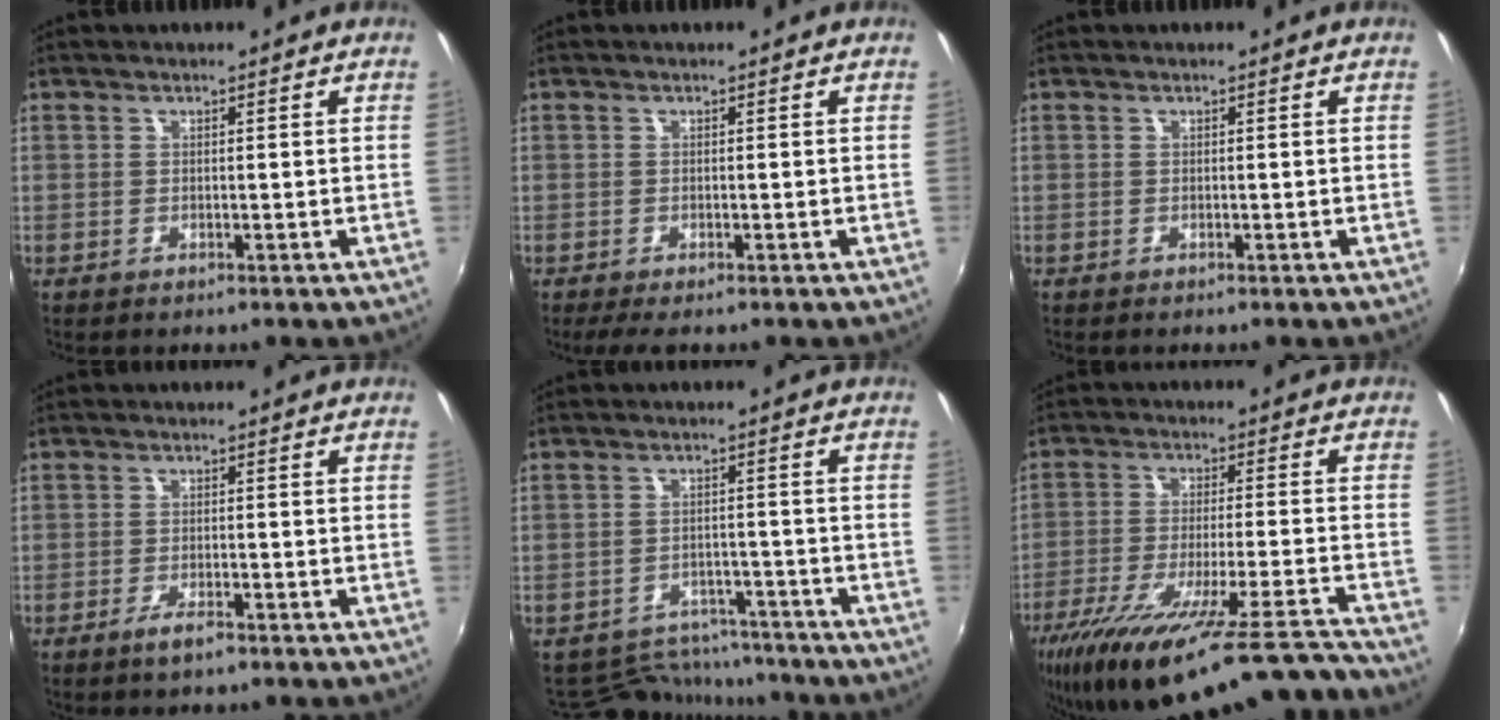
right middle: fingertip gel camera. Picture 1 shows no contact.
{"total": 2.3, "force": [-1.6, 0.3, 1.6], "torque": [-0.031, -0.012, -0.025]}
{"total": 0.0}
{"total": 2.9, "force": [-2.0, 0.7, 2.0], "torque": [-0.046, -0.003, -0.039]}
{"total": 9.9, "force": [-9.0, 3.9, 1.2], "torque": [-0.032, 0.022, -0.121]}
{"total": 24.1, "force": [-20.4, 0.9, 12.9], "torque": [-0.222, -0.067, -0.313]}